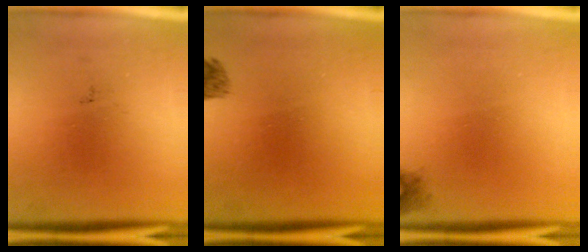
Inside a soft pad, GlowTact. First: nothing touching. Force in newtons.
{"total": 1.4}
{"total": 1.1}